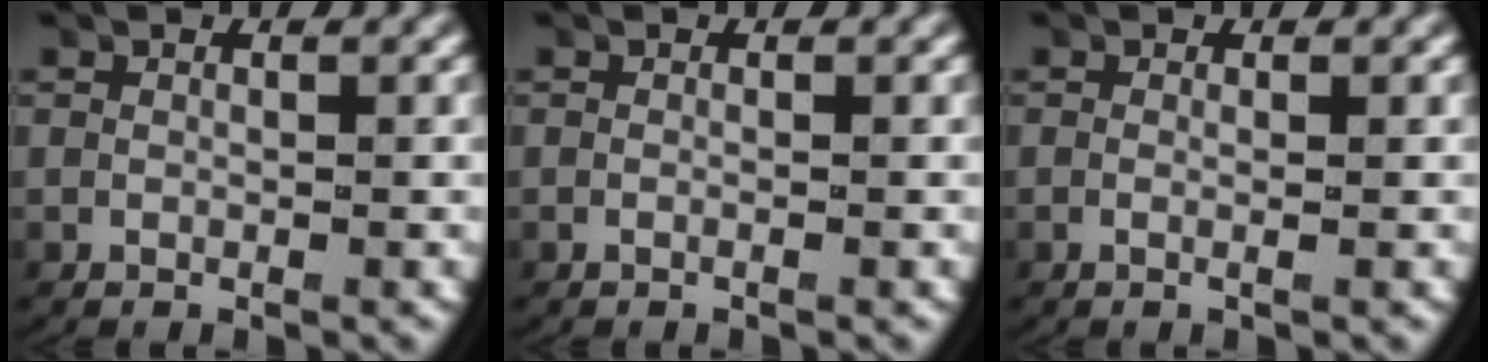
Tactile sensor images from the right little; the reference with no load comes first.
{"total": 0.6, "force": [-0.4, -0.1, 0.3], "torque": [-0.008, 0.000, -0.008]}
{"total": 0.8, "force": [-0.3, -0.3, 0.7], "torque": [-0.024, -0.007, -0.004]}